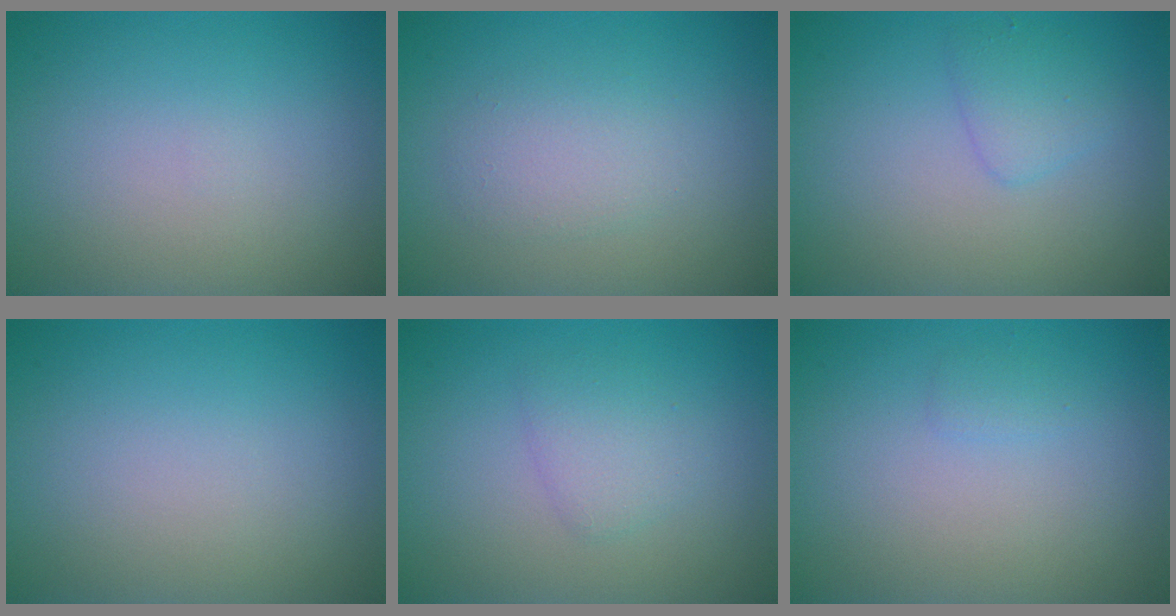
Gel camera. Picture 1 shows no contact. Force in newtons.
{"total": 2.0, "press": 2.0, "slide": 0.0}
{"total": 1.7, "press": 1.7, "slide": 0.2}
{"total": 0.0}
{"total": 1.8, "press": 1.8, "slide": 0.1}
{"total": 0.6, "press": 0.6, "slide": 0.0}